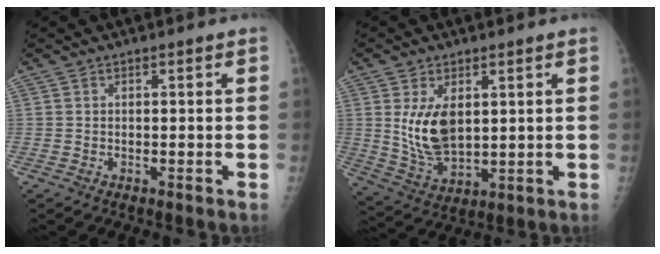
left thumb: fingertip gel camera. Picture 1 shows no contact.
{"total": 9.8, "force": [2.4, 5.6, 7.8], "torque": [-0.132, -0.022, 0.061]}